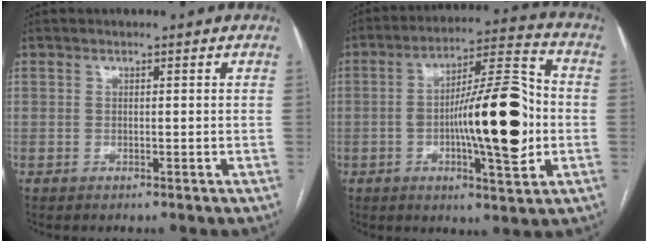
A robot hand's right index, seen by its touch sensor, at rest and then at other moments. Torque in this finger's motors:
{"motor_torque": [0.77, -0.19, 0.88, 0.21]}